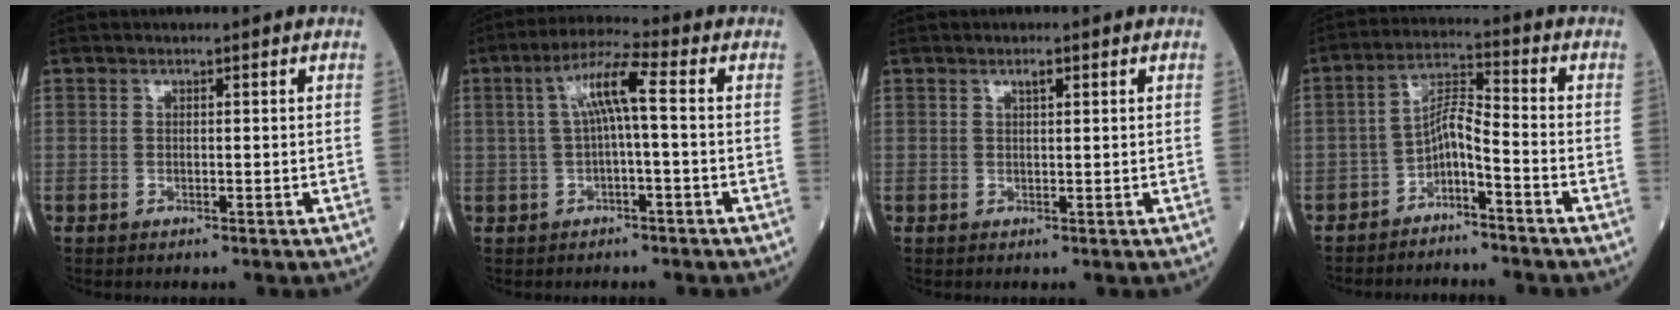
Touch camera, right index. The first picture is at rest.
{"total": 7.0, "force": [0.8, 0.6, 6.9], "torque": [-0.128, 0.027, 0.014]}
{"total": 1.2, "force": [0.7, 0.2, 1.0], "torque": [-0.019, -0.001, 0.012]}
{"total": 5.2, "force": [-3.3, 1.0, 3.9], "torque": [-0.070, 0.014, -0.062]}